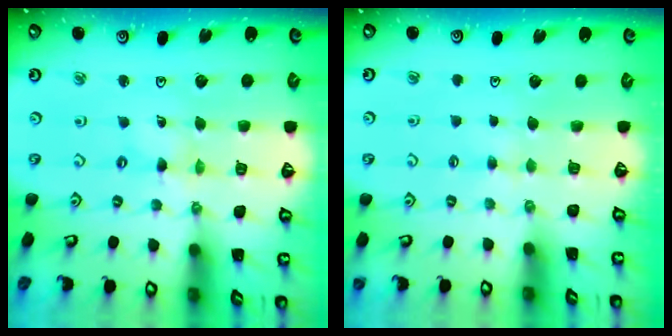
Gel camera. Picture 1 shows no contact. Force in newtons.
{"total": 2.7, "press": 2.7, "slide": 0.4}